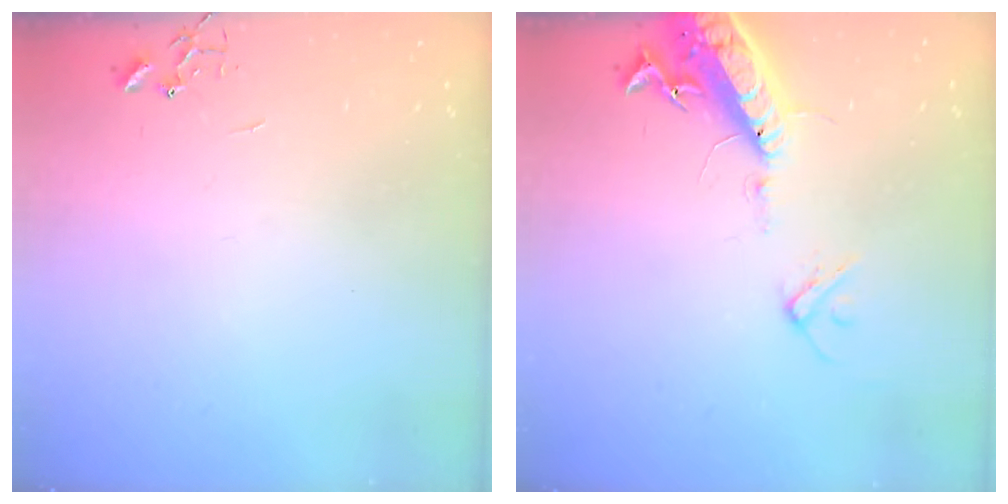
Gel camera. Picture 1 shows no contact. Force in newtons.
{"total": 15.6, "press": 15.2, "slide": 3.5}